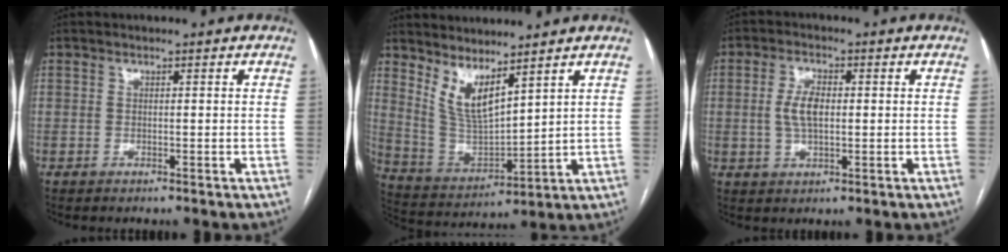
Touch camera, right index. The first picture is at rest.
{"total": 8.2, "force": [5.7, 1.8, 5.6], "torque": [-0.121, -0.017, 0.134]}
{"total": 5.1, "force": [0.3, 2.2, 4.6], "torque": [-0.097, 0.009, 0.008]}